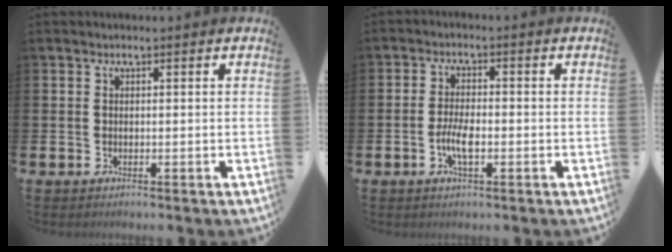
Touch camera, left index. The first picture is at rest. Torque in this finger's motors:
{"motor_torque": [0.86, 0.22, 0.13, 0.04]}